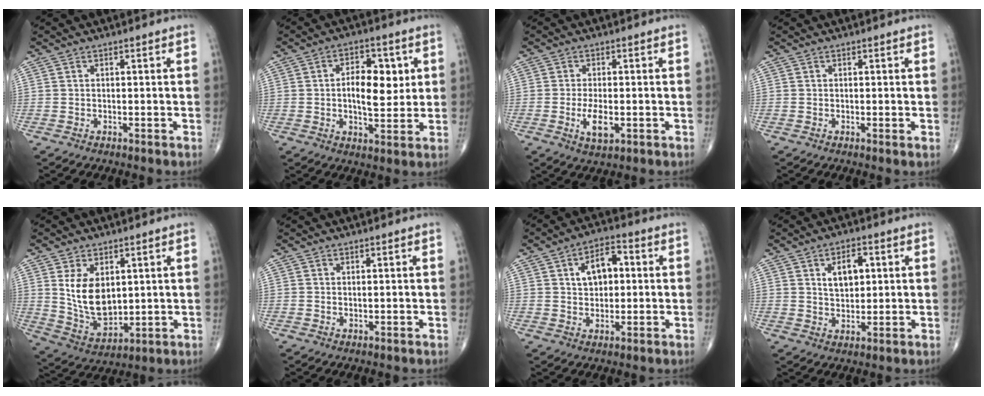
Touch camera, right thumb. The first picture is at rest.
{"total": 9.5, "force": [1.4, 5.0, 7.9], "torque": [-0.094, -0.006, 0.022]}
{"total": 4.9, "force": [-1.2, 2.1, 4.3], "torque": [-0.081, -0.007, -0.019]}
{"total": 0.6, "force": [0.0, 0.1, 0.6], "torque": [-0.015, -0.004, -0.002]}
{"total": 10.9, "force": [2.6, 6.7, 8.2], "torque": [-0.129, -0.023, 0.068]}
{"total": 0.0}
{"total": 7.9, "force": [1.7, 4.8, 6.0], "torque": [-0.075, 0.011, 0.022]}
{"total": 6.3, "force": [2.0, 3.7, 4.8], "torque": [-0.060, -0.006, 0.034]}